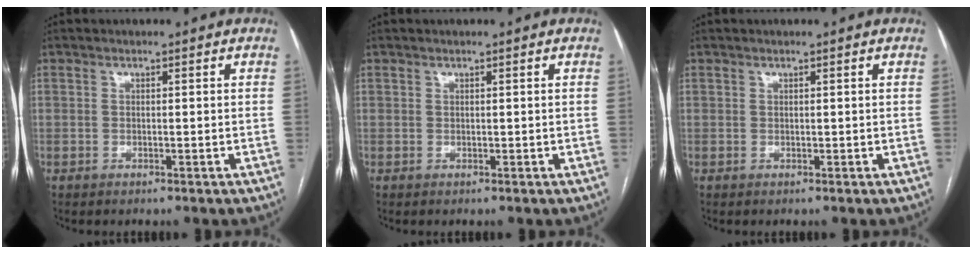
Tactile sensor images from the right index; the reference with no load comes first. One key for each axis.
{"total": 0.0}
{"total": 0.0}